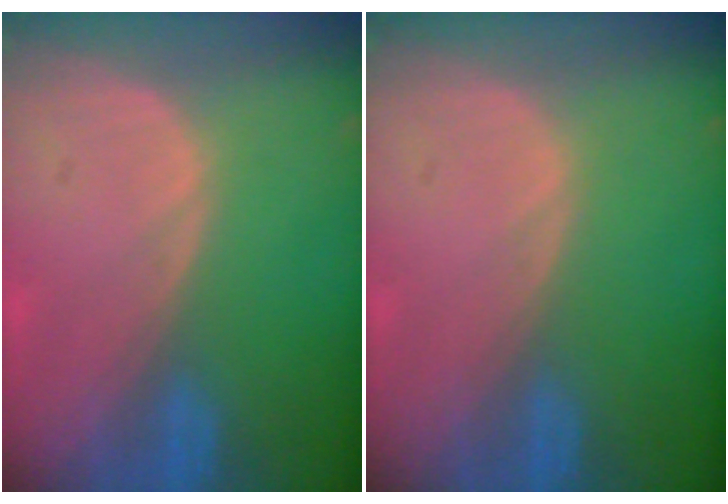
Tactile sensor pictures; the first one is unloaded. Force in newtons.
{"total": 0.0}